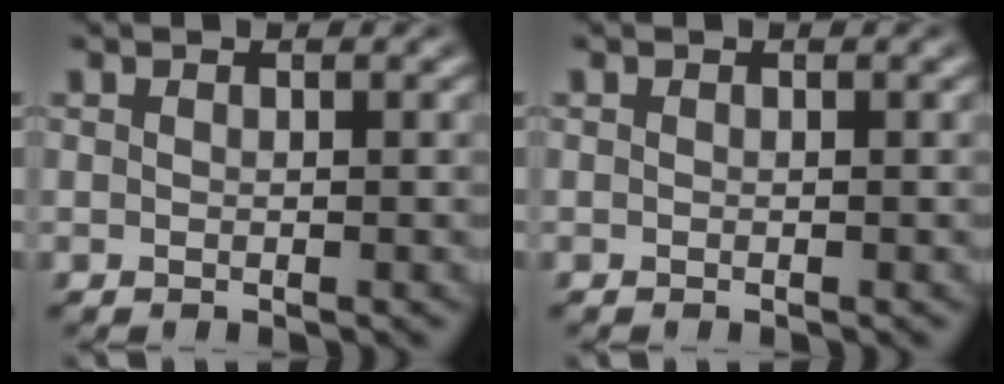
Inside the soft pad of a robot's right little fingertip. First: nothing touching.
{"total": 0.0}